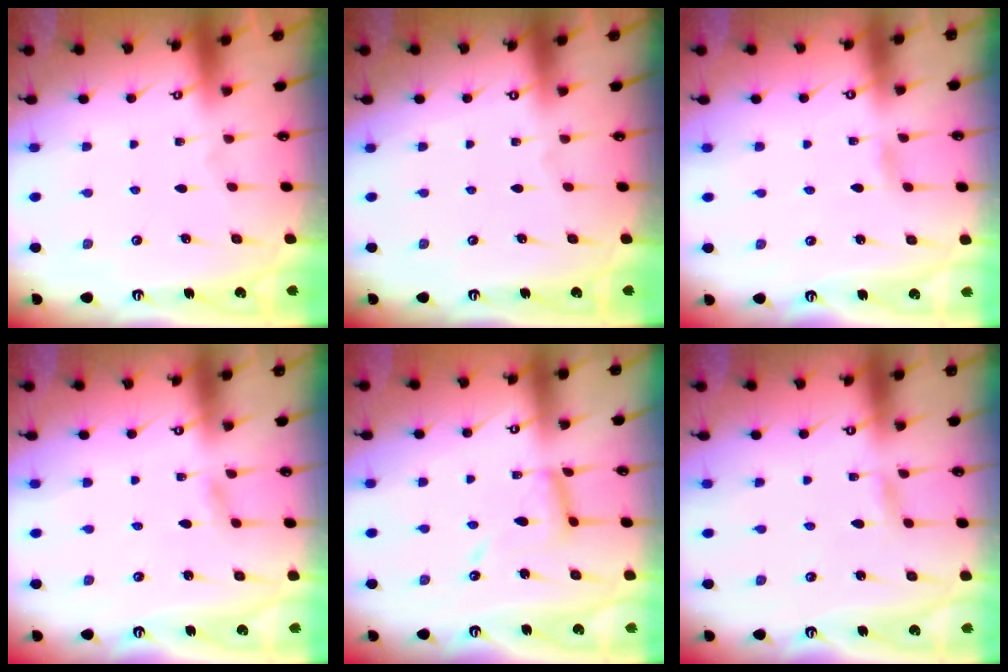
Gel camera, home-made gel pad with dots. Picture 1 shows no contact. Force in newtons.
{"total": 0.0}
{"total": 1.2, "press": 1.1, "slide": 0.2}
{"total": 3.0, "press": 3.0, "slide": 0.3}
{"total": 9.7, "press": 9.7, "slide": 0.8}
{"total": 1.6, "press": 1.6, "slide": 0.2}